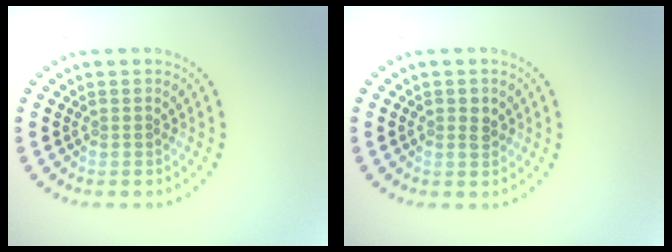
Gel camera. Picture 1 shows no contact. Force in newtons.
{"total": 1.4, "press": 1.4, "slide": 0.1}